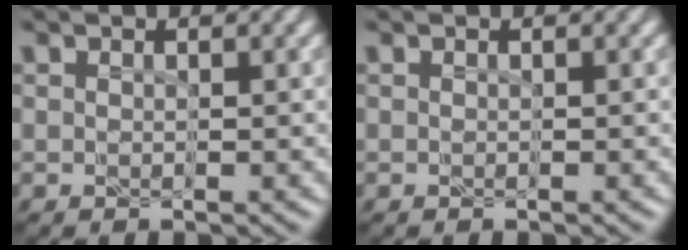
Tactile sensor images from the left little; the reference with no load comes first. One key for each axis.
{"total": 0.0}